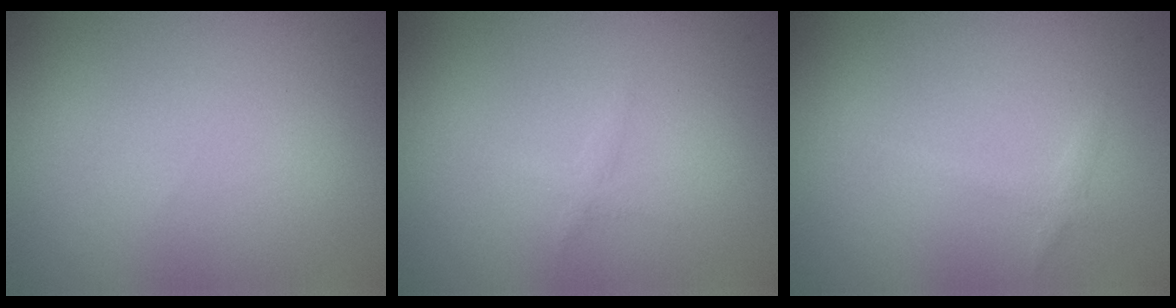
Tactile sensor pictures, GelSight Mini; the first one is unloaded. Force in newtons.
{"total": 0.7, "press": 0.7, "slide": 0.0}
{"total": 0.9, "press": 0.9, "slide": 0.1}